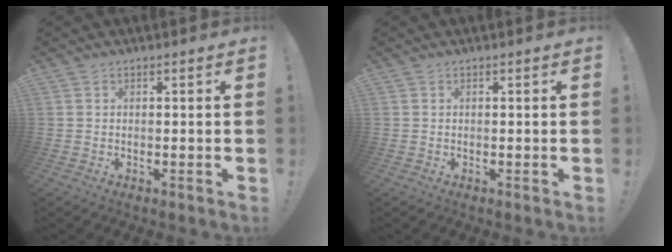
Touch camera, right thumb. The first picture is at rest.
{"total": 0.0}